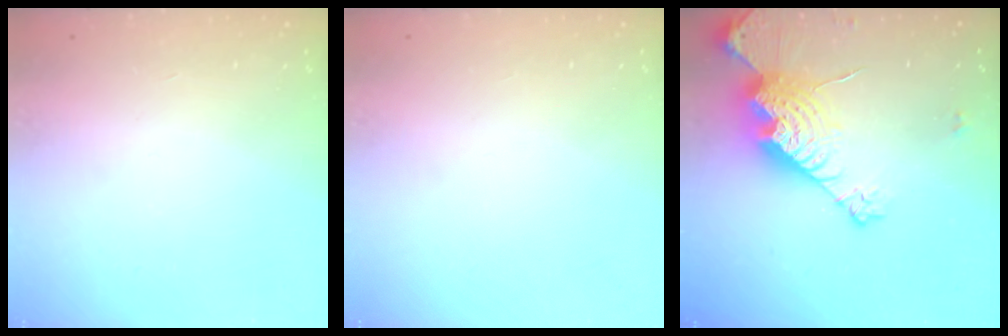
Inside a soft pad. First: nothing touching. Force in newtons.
{"total": 0.0}
{"total": 17.5, "press": 17.4, "slide": 1.3}